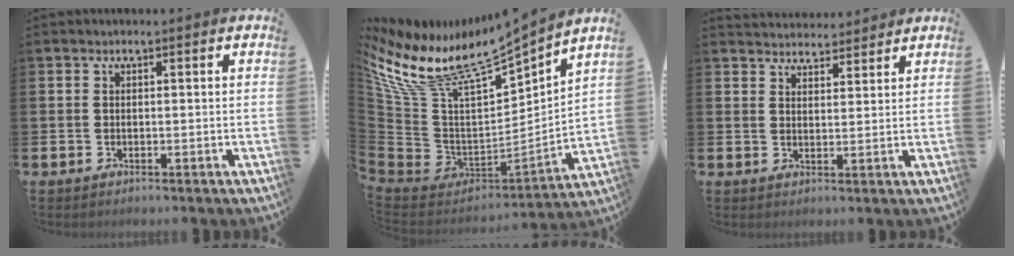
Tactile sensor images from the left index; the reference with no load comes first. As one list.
[{"total": 10.9, "force": [8.5, 3.3, 6.1], "torque": [-0.159, -0.063, 0.148]}, {"total": 3.7, "force": [3.6, 0.9, -0.4], "torque": [-0.001, -0.018, 0.066]}]